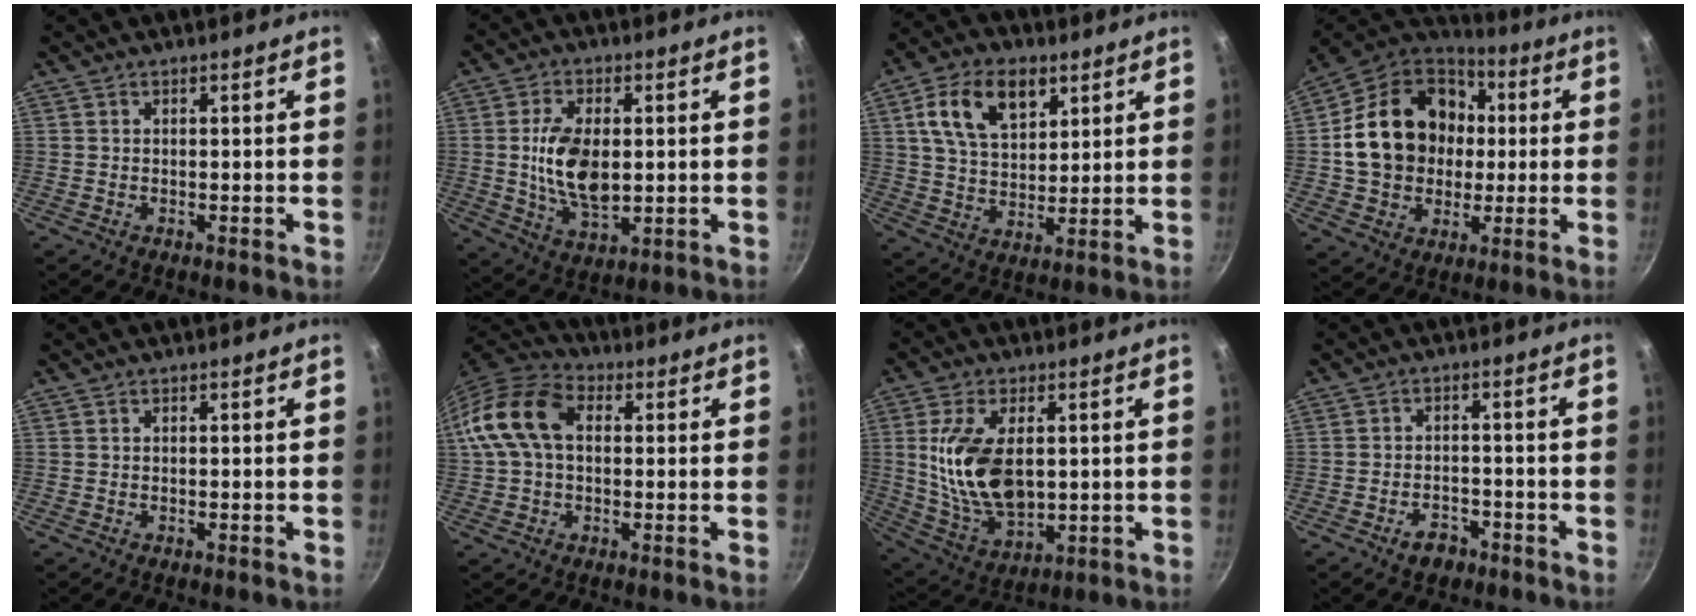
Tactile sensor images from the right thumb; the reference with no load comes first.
{"total": 11.8, "force": [0.5, 6.6, 9.8], "torque": [-0.172, -0.007, 0.013]}
{"total": 13.5, "force": [5.8, 8.3, 9.0], "torque": [-0.131, -0.012, 0.099]}
{"total": 21.8, "force": [1.6, 17.7, 12.6], "torque": [-0.203, 0.035, 0.031]}
{"total": 0.0}
{"total": 12.9, "force": [2.1, 8.6, 9.4], "torque": [-0.164, 0.027, 0.020]}
{"total": 15.8, "force": [1.9, 8.9, 12.9], "torque": [-0.233, -0.018, 0.047]}
{"total": 4.1, "force": [-2.7, 2.6, 1.7], "torque": [-0.011, 0.025, -0.034]}